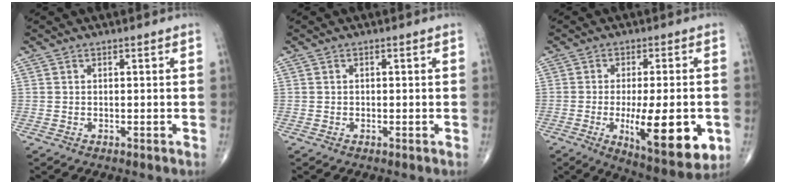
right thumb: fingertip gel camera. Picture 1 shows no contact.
{"total": 0.0}
{"total": 16.4, "force": [-4.0, 5.2, 15.0], "torque": [-0.216, -0.018, -0.048]}